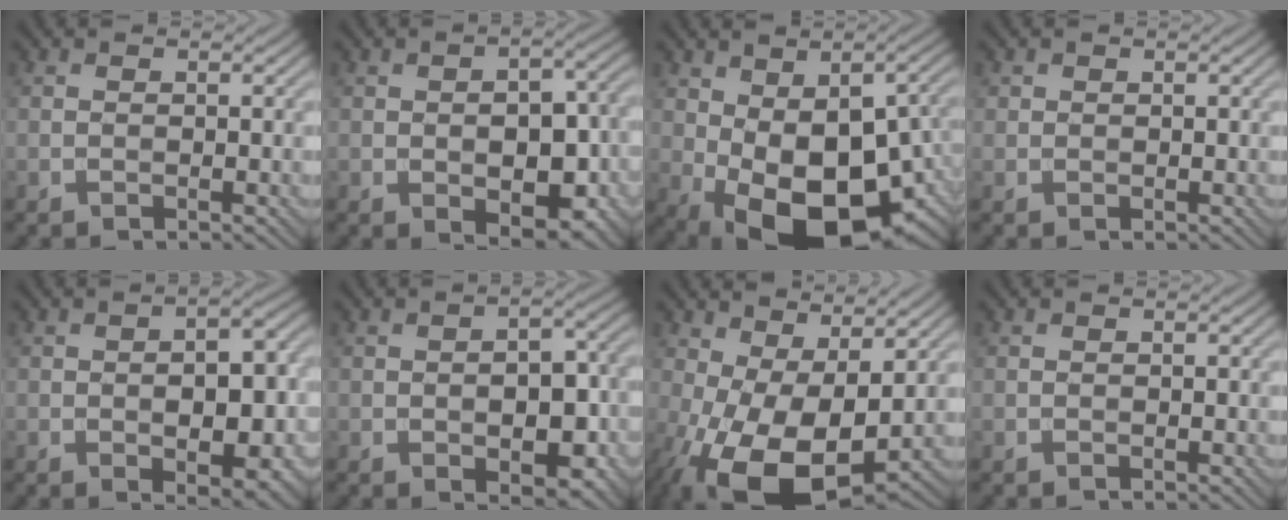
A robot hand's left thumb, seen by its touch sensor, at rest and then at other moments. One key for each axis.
{"total": 8.2, "fx": -2.2, "fy": 4.4, "fz": 6.5, "tx": -0.092, "ty": -0.004, "tz": -0.029}
{"total": 16.7, "fx": -3.9, "fy": 9.4, "fz": 13.3, "tx": -0.212, "ty": -0.036, "tz": -0.045}
{"total": 1.1, "fx": 0.6, "fy": 0.9, "fz": 0.1, "tx": -0.002, "ty": -0.003, "tz": 0.008}
{"total": 8.9, "fx": -2.1, "fy": 4.3, "fz": 7.5, "tx": -0.095, "ty": 0.003, "tz": -0.028}
{"total": 7.4, "fx": -2.2, "fy": 3.7, "fz": 6.0, "tx": -0.083, "ty": 0.000, "tz": -0.030}
{"total": 15.0, "fx": -2.6, "fy": 7.6, "fz": 12.7, "tx": -0.260, "ty": -0.022, "tz": -0.036}
{"total": 0.0}